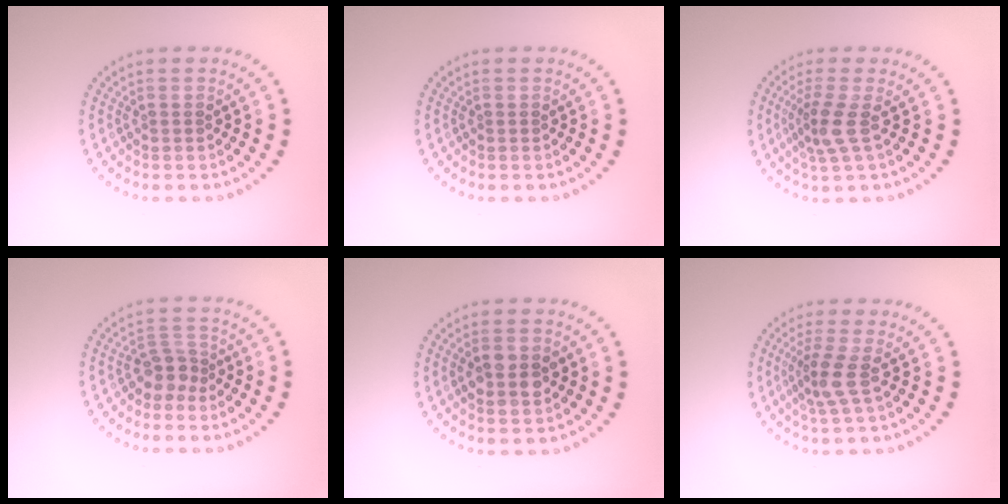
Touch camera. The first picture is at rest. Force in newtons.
{"total": 0.0}
{"total": 2.7, "press": 2.0, "slide": 1.7}
{"total": 2.2, "press": 1.7, "slide": 1.5}
{"total": 3.0, "press": 3.0, "slide": 0.1}
{"total": 2.7, "press": 2.0, "slide": 1.7}